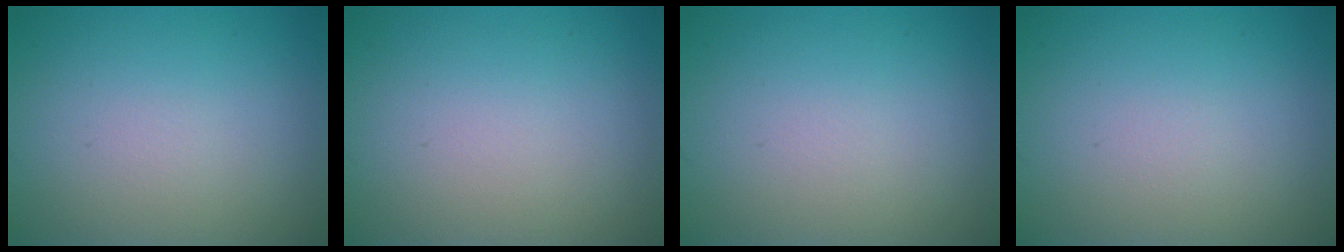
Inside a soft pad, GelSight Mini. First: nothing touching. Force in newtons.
{"total": 0.0}
{"total": 0.0}
{"total": 0.0}